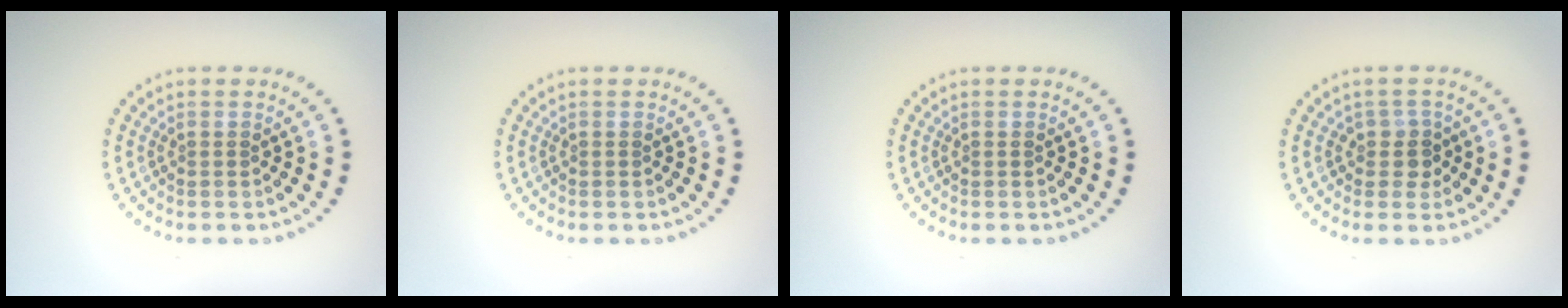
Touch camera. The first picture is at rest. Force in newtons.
{"total": 0.0}
{"total": 0.0}
{"total": 2.0, "press": 1.6, "slide": 1.1}